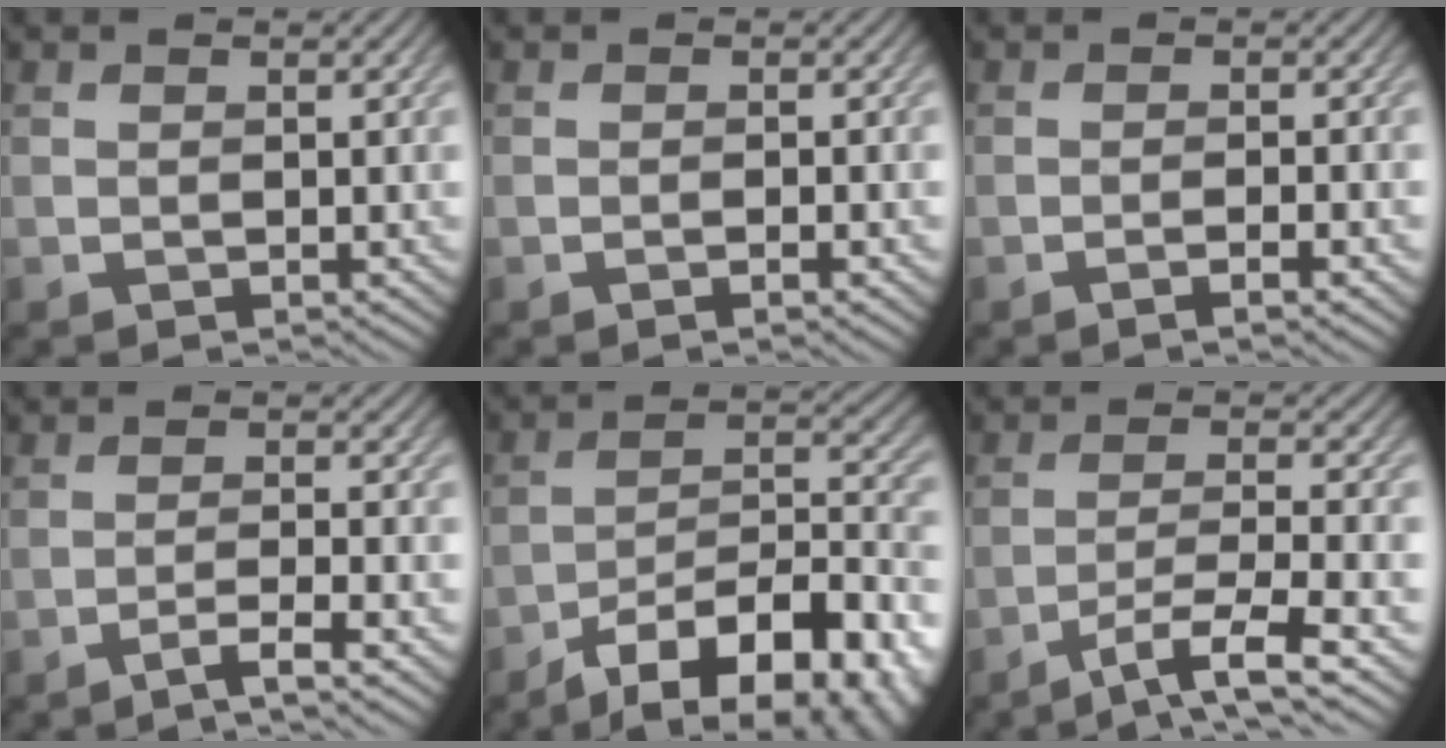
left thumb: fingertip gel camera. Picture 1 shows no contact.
{"total": 1.5, "force": [-0.7, 0.1, 1.3], "torque": [-0.020, 0.004, -0.014]}
{"total": 2.7, "force": [-1.4, 0.4, 2.3], "torque": [-0.034, 0.007, -0.033]}
{"total": 4.3, "force": [-2.8, 0.4, 3.3], "torque": [-0.046, 0.013, -0.065]}
{"total": 16.3, "force": [-11.7, 5.7, 9.9], "torque": [-0.156, -0.013, -0.168]}
{"total": 8.0, "force": [-4.9, 1.1, 6.2], "torque": [-0.110, 0.007, -0.081]}